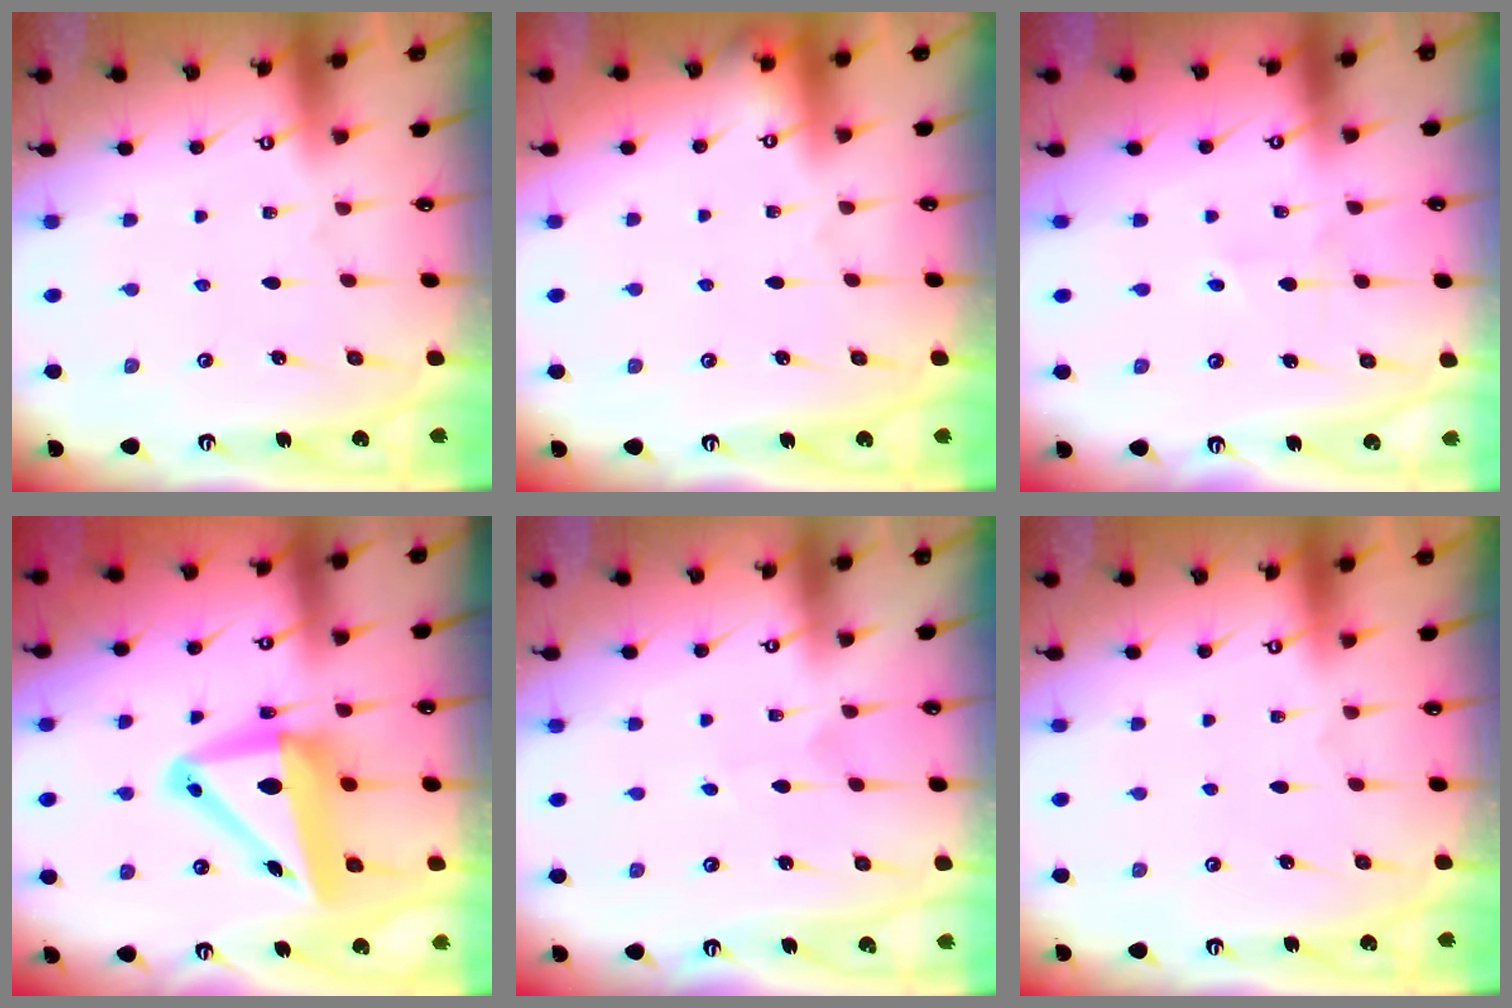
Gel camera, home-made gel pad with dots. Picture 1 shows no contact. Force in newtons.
{"total": 0.0}
{"total": 1.5, "press": 1.5, "slide": 0.2}
{"total": 14.0, "press": 13.6, "slide": 3.3}
{"total": 2.2, "press": 2.2, "slide": 0.2}
{"total": 0.0}